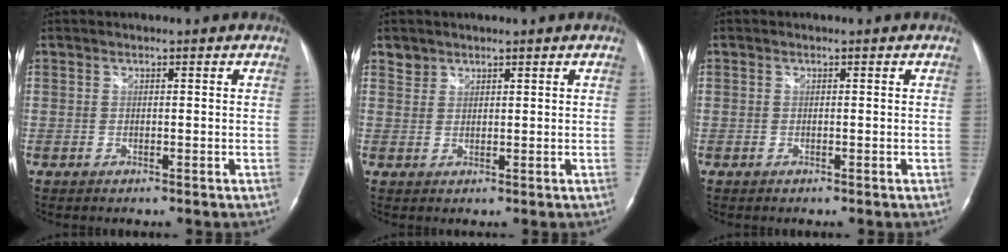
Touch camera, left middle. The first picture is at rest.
{"total": 1.8, "force": [1.4, 1.0, -0.3], "torque": [0.012, 0.007, 0.022]}
{"total": 0.0}